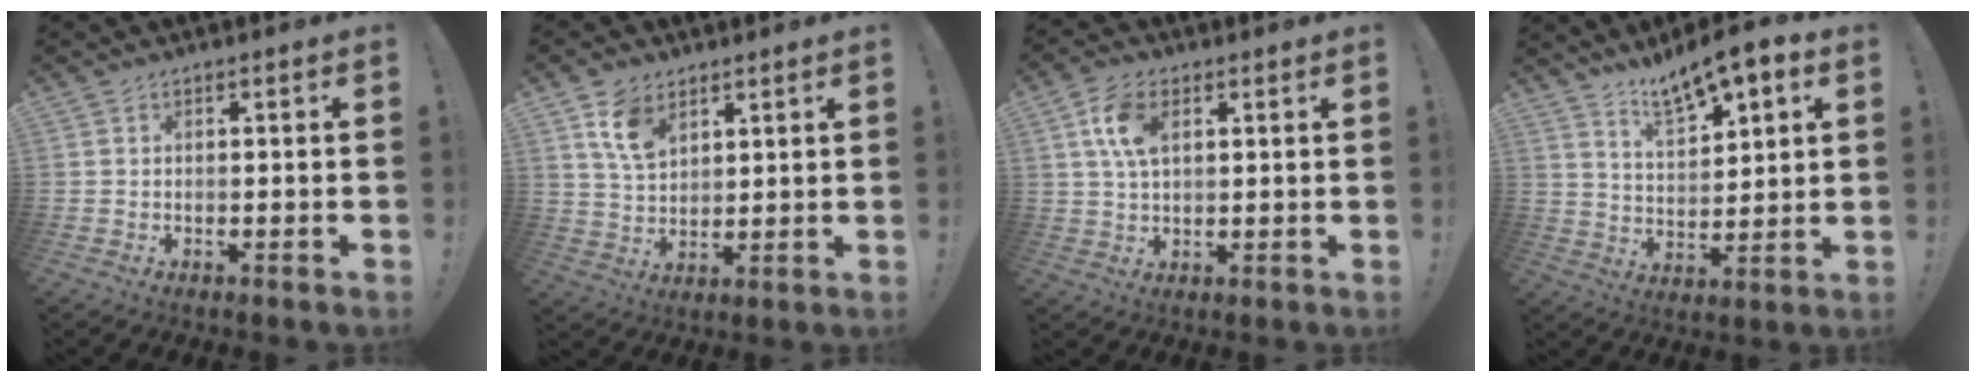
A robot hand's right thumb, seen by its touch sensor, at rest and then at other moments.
{"total": 9.2, "force": [5.3, 5.7, 4.9], "torque": [-0.081, -0.017, 0.102]}
{"total": 9.0, "force": [3.1, 5.5, 6.5], "torque": [-0.120, 0.006, 0.059]}
{"total": 11.0, "force": [8.9, 3.2, 5.6], "torque": [-0.099, -0.059, 0.158]}